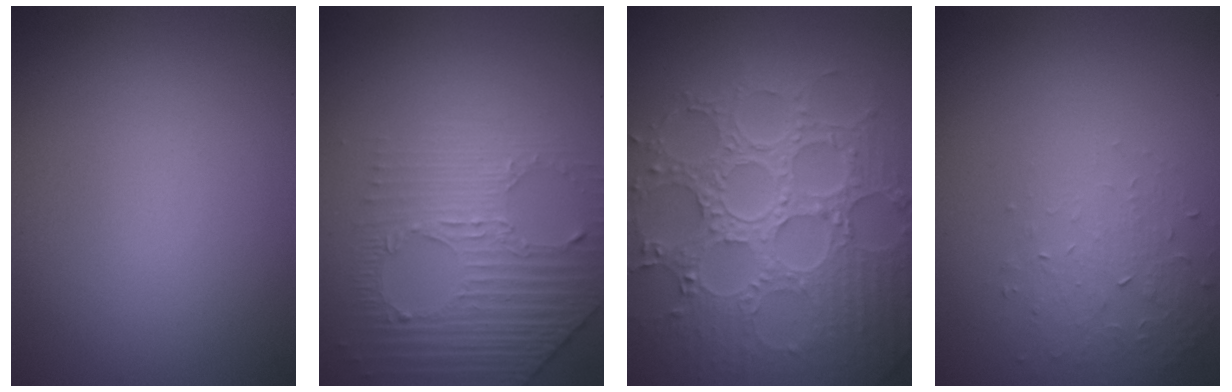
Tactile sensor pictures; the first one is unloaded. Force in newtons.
{"total": 4.4, "press": 3.1, "slide": 3.0}
{"total": 8.9, "press": 6.5, "slide": 6.1}
{"total": 1.4, "press": 0.7, "slide": 1.2}